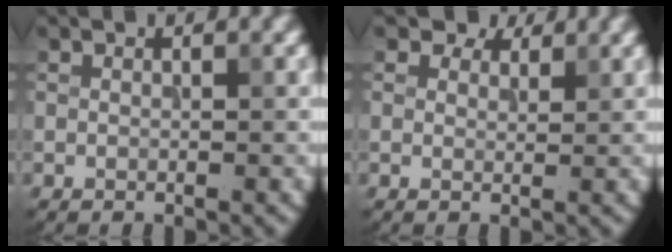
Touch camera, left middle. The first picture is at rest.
{"total": 2.7, "force": [2.2, 1.3, 0.8], "torque": [-0.017, -0.005, 0.032]}